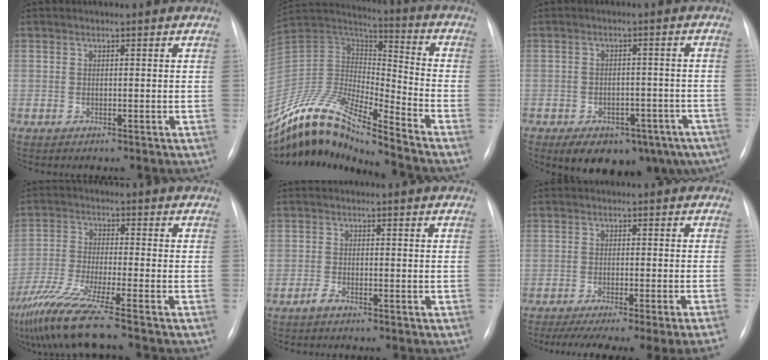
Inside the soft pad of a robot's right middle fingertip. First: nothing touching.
{"total": 18.7, "force": [-16.7, 0.7, 8.4], "torque": [-0.171, 0.025, -0.314]}
{"total": 16.3, "force": [-10.4, 9.3, 8.4], "torque": [-0.111, 0.009, -0.124]}
{"total": 10.9, "force": [-8.3, -1.3, 7.0], "torque": [-0.137, -0.044, -0.151]}
{"total": 1.2, "force": [-1.0, 0.2, 0.6], "torque": [-0.018, -0.001, -0.020]}
{"total": 14.9, "force": [-12.5, -1.2, 8.0], "torque": [-0.087, -0.032, -0.172]}